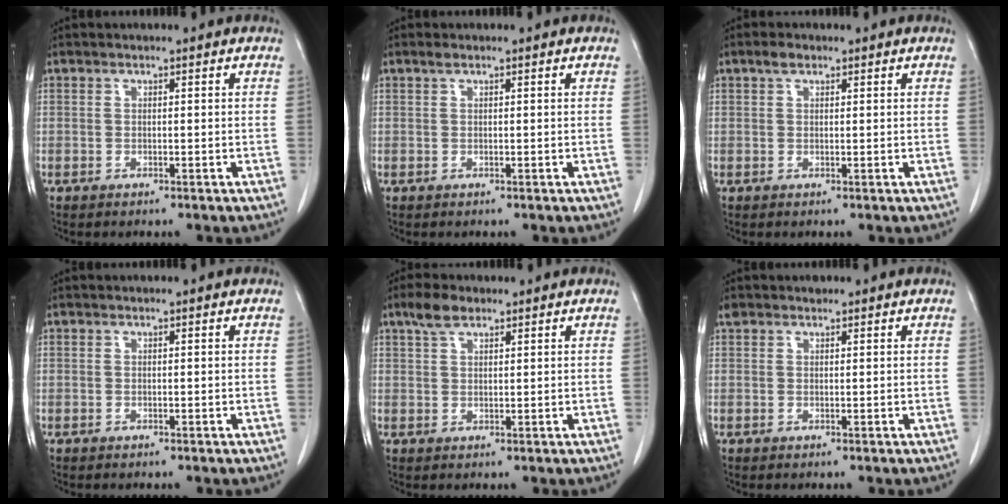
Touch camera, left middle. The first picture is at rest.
{"total": 0.6, "force": [0.5, 0.1, 0.4], "torque": [-0.013, 0.004, 0.009]}
{"total": 1.6, "force": [1.1, 0.8, 0.9], "torque": [-0.020, 0.007, 0.018]}
{"total": 0.0}
{"total": 3.5, "force": [2.4, 1.4, 2.0], "torque": [-0.046, 0.010, 0.049]}
{"total": 1.2, "force": [1.0, 0.7, 0.1], "torque": [-0.007, 0.013, 0.018]}